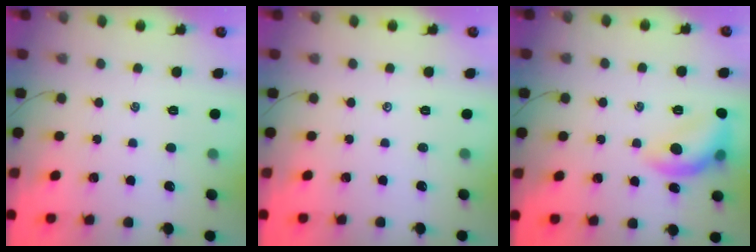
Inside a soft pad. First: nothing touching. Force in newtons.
{"total": 0.0}
{"total": 12.1, "press": 12.1, "slide": 0.7}